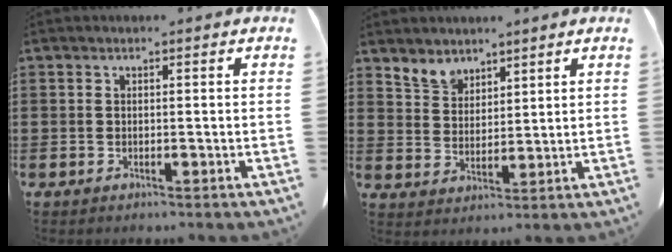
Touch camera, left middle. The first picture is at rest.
{"total": 4.0, "force": [3.5, 1.9, 0.4], "torque": [-0.022, -0.003, 0.067]}